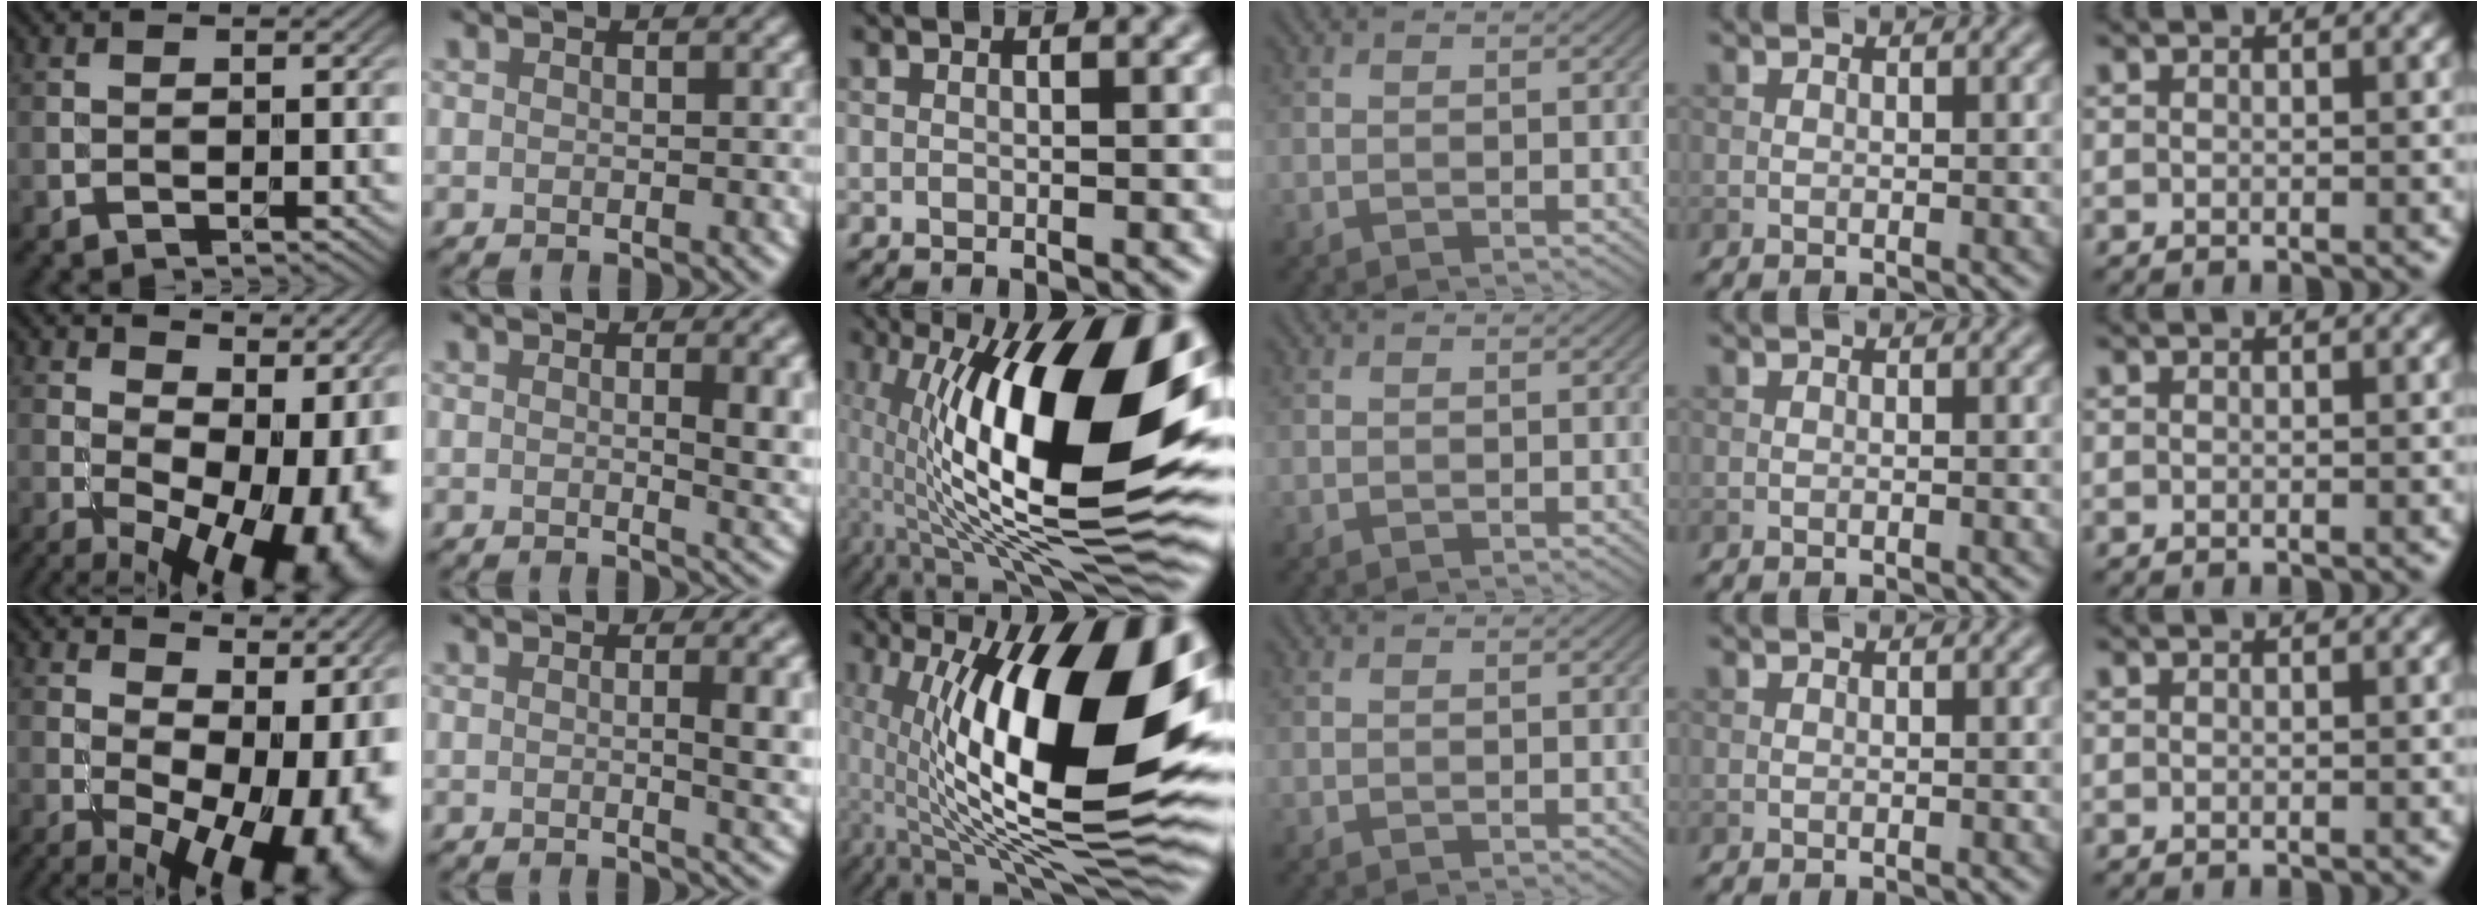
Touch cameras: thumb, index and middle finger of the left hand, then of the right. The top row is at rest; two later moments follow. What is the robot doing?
{"motion": "unscrew", "object": "dispenser bottle"}